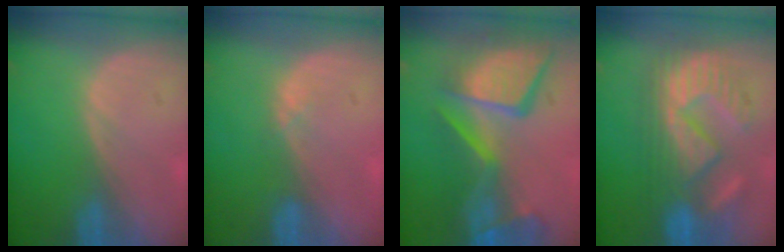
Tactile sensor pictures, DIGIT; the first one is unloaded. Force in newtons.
{"total": 1.3, "press": 1.1, "slide": 0.8}
{"total": 13.9, "press": 11.3, "slide": 8.1}
{"total": 10.3, "press": 10.2, "slide": 1.7}